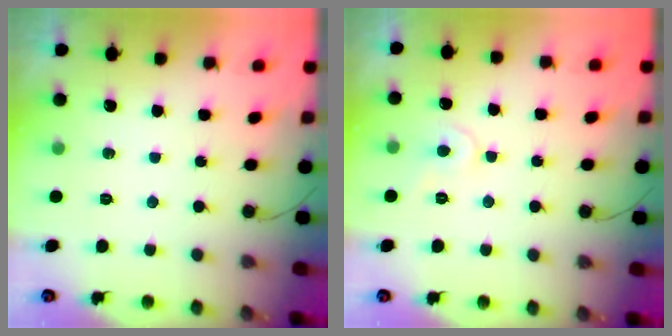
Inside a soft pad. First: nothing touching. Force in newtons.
{"total": 5.6, "press": 5.6, "slide": 0.3}